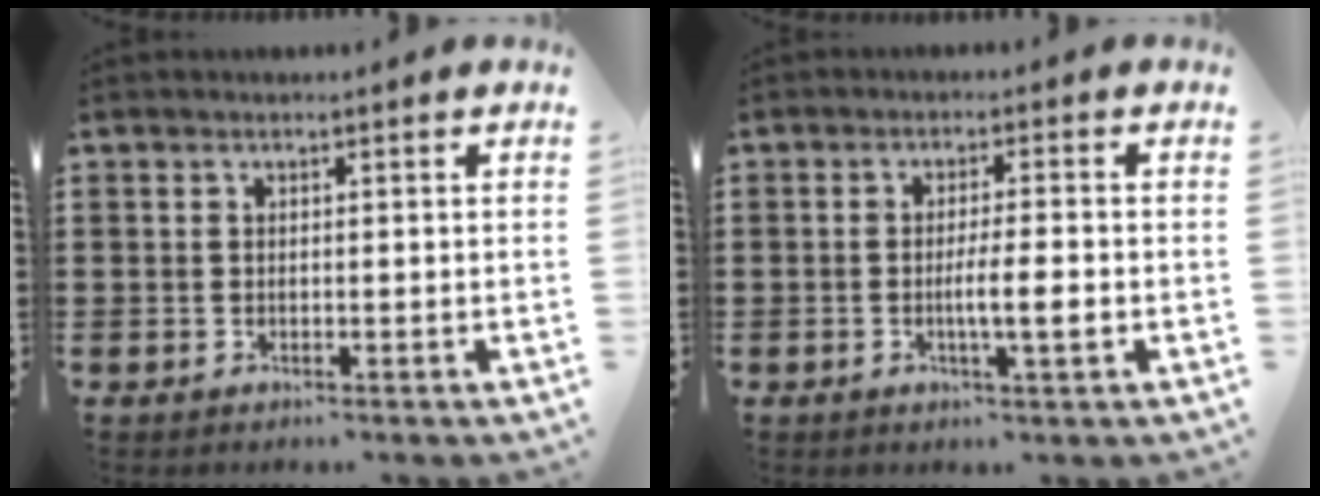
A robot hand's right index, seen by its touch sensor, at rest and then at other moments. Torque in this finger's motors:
{"motor_torque": [1.03, -0.31, 0.30, 0.12]}